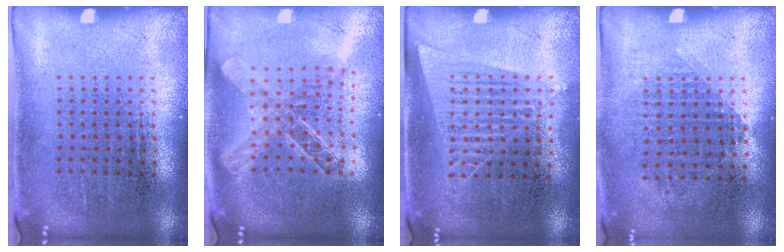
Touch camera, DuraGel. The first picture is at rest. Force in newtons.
{"total": 2.0, "press": 1.7, "slide": 1.1}
{"total": 1.3, "press": 1.2, "slide": 0.6}
{"total": 0.9, "press": 0.8, "slide": 0.4}